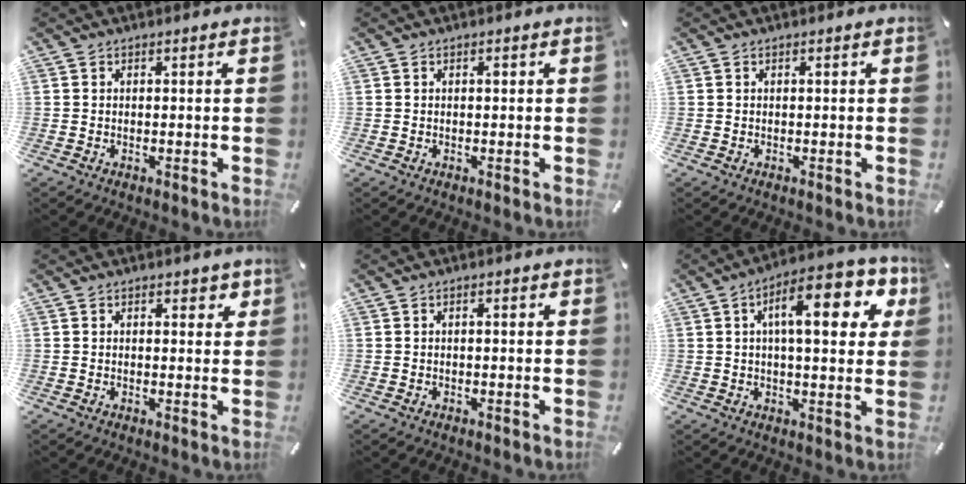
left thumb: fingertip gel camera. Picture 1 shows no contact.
{"total": 0.6, "force": [0.1, 0.3, 0.5], "torque": [-0.010, 0.001, 0.002]}
{"total": 0.0}
{"total": 2.0, "force": [1.0, 1.3, 1.2], "torque": [-0.009, -0.001, 0.013]}
{"total": 1.0, "force": [-0.1, 0.3, 1.0], "torque": [-0.017, 0.002, -0.002]}
{"total": 16.6, "force": [6.0, 6.3, 14.1], "torque": [-0.214, -0.007, 0.092]}